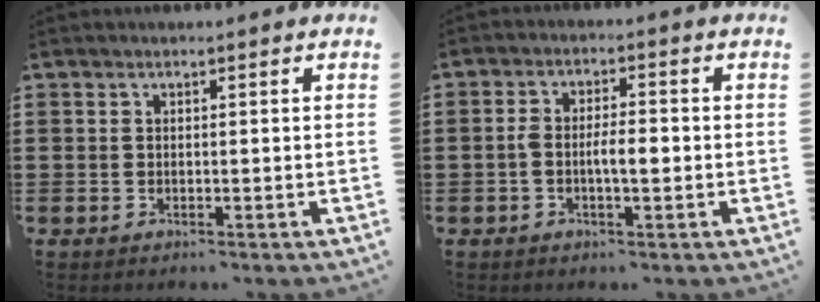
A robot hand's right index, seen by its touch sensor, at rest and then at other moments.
{"total": 4.2, "force": [-0.8, 1.3, 3.9], "torque": [-0.084, 0.000, -0.020]}